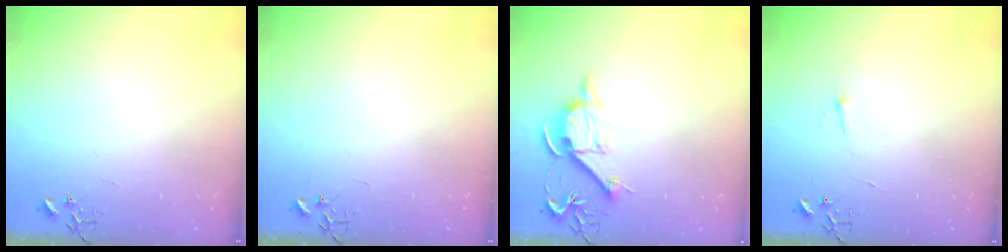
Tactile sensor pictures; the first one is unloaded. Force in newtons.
{"total": 0.0}
{"total": 10.6, "press": 10.6, "slide": 0.9}
{"total": 4.5, "press": 4.5, "slide": 0.6}